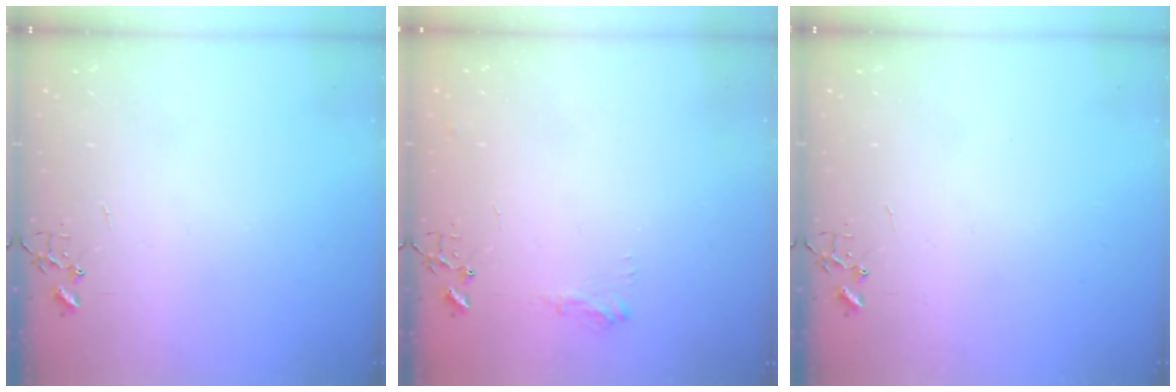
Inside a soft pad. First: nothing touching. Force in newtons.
{"total": 8.2, "press": 8.2, "slide": 0.9}
{"total": 0.0}